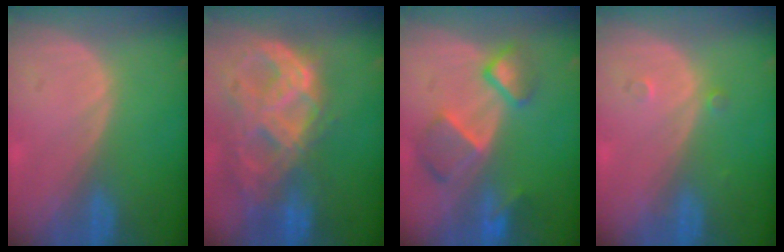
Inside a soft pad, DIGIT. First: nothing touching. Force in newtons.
{"total": 11.4, "press": 9.7, "slide": 6.1}
{"total": 7.6, "press": 6.7, "slide": 3.5}
{"total": 1.2, "press": 1.0, "slide": 0.7}